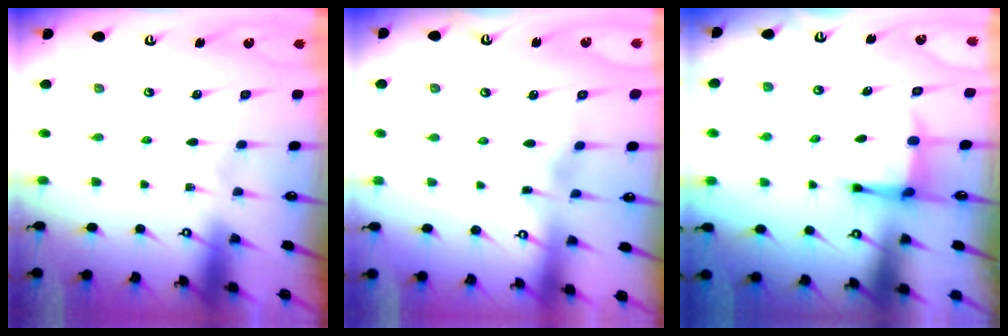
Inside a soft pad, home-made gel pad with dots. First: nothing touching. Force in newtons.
{"total": 2.5, "press": 2.5, "slide": 0.2}
{"total": 4.0, "press": 3.8, "slide": 1.0}